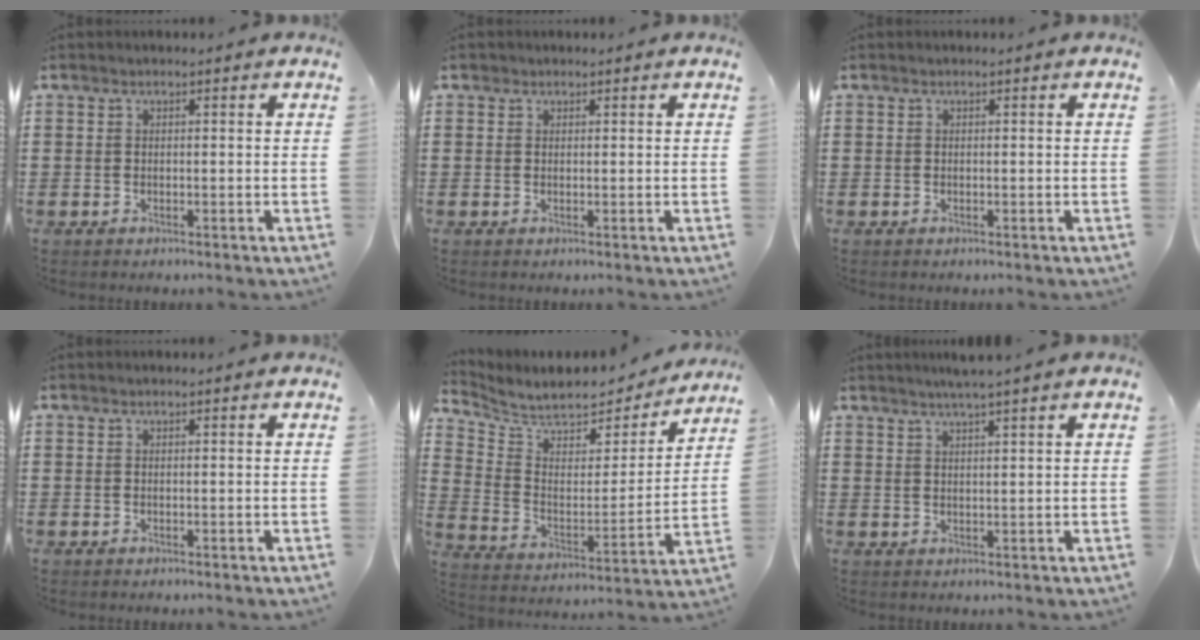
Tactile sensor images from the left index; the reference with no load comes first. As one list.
[{"total": 0.7, "force": [0.5, 0.5, 0.1], "torque": [-0.003, 0.003, 0.010]}, {"total": 0.0}, {"total": 0.0}, {"total": 6.5, "force": [6.0, 1.8, 1.5], "torque": [-0.058, -0.053, 0.099]}, {"total": 2.4, "force": [2.0, -0.5, 1.2], "torque": [-0.026, -0.003, 0.035]}]